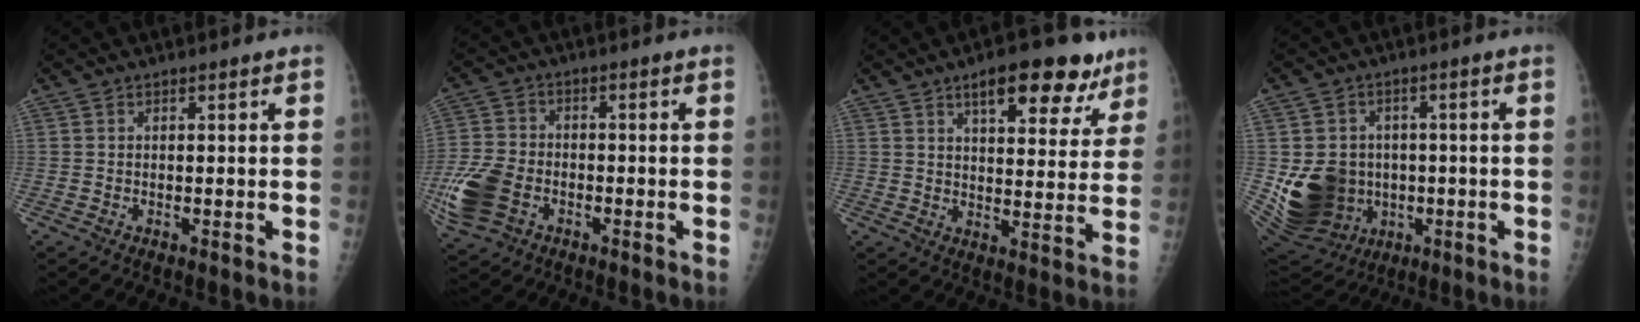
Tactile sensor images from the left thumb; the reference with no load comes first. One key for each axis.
{"total": 11.1, "fx": -4.1, "fy": 7.7, "fz": 6.9, "tx": -0.156, "ty": 0.007, "tz": -0.078}
{"total": 14.2, "fx": 8.7, "fy": 5.8, "fz": 9.5, "tx": -0.083, "ty": -0.033, "tz": 0.121}
{"total": 16.1, "fx": -1.7, "fy": 13.8, "fz": 8.0, "tx": -0.143, "ty": 0.003, "tz": -0.001}